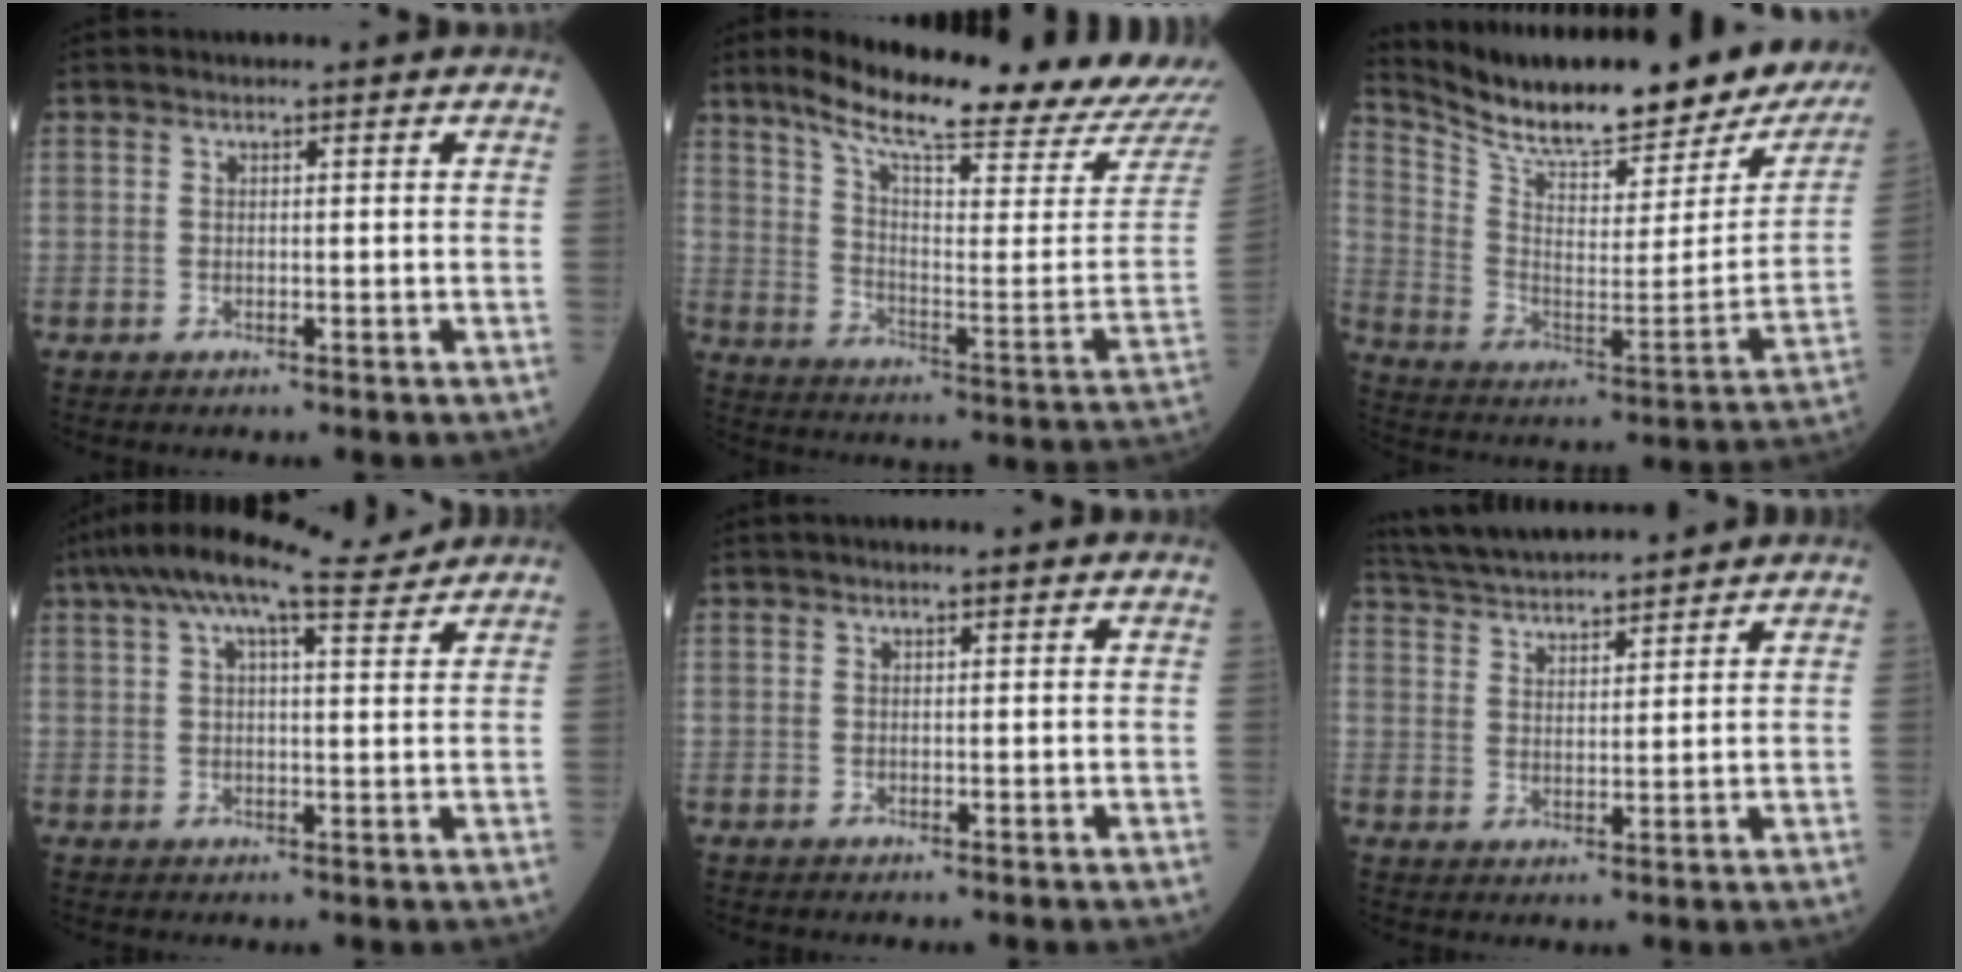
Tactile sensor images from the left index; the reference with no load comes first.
{"total": 23.6, "force": [21.2, -0.1, 10.4], "torque": [-0.171, -0.082, 0.286]}
{"total": 28.1, "force": [24.1, 5.3, 13.4], "torque": [-0.228, -0.062, 0.337]}
{"total": 10.7, "force": [8.8, 1.4, 5.9], "torque": [-0.114, 0.039, 0.128]}
{"total": 1.2, "force": [0.9, 0.1, 0.8], "torque": [-0.014, 0.020, 0.014]}
{"total": 12.8, "force": [12.0, 1.1, 4.3], "torque": [-0.090, 0.032, 0.201]}